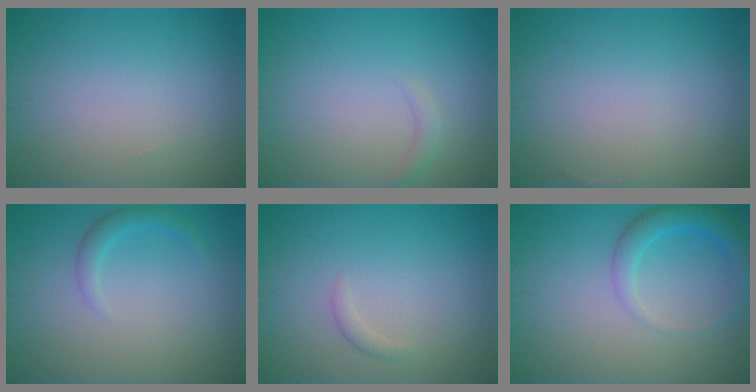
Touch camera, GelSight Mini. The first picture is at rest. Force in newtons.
{"total": 0.9, "press": 0.9, "slide": 0.2}
{"total": 0.0}
{"total": 1.6, "press": 1.6, "slide": 0.1}
{"total": 0.8, "press": 0.8, "slide": 0.0}
{"total": 3.2, "press": 3.2, "slide": 0.3}